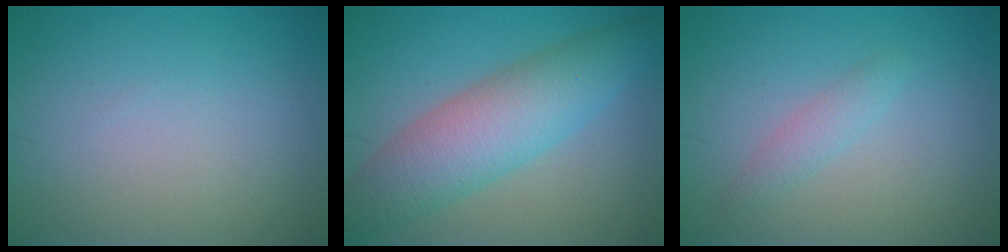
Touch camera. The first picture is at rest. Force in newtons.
{"total": 7.1, "press": 7.1, "slide": 0.4}
{"total": 1.6, "press": 1.6, "slide": 0.2}